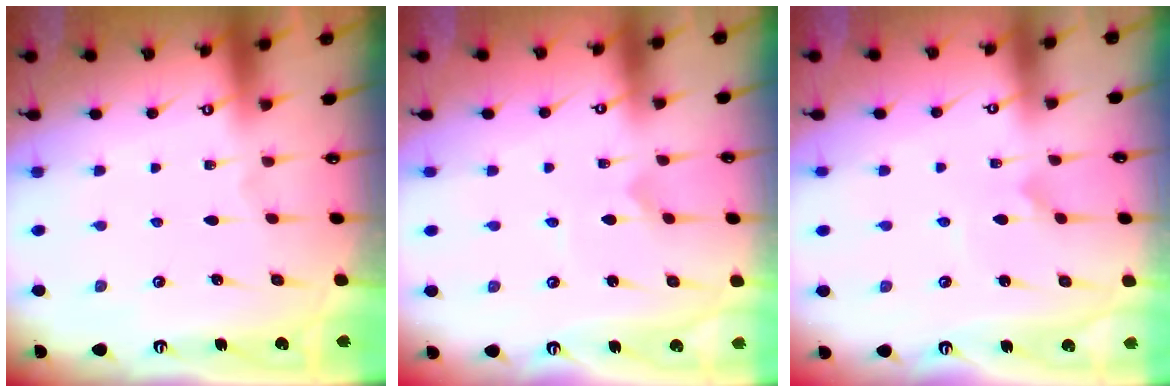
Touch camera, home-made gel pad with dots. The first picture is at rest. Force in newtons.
{"total": 1.2, "press": 1.2, "slide": 0.1}
{"total": 2.9, "press": 2.8, "slide": 0.3}